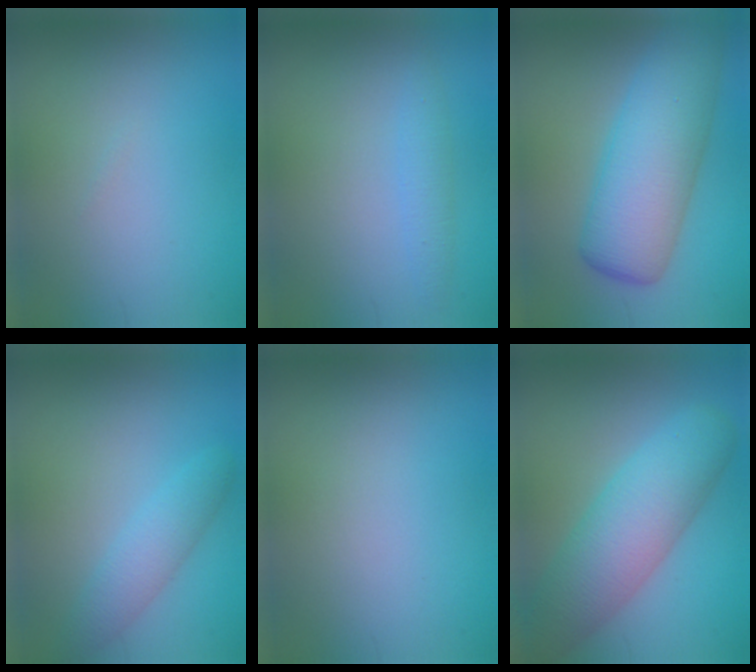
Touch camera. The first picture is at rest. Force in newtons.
{"total": 1.6, "press": 1.6, "slide": 0.1}
{"total": 8.8, "press": 8.7, "slide": 0.2}
{"total": 2.8, "press": 2.8, "slide": 0.1}
{"total": 0.0}
{"total": 7.6, "press": 7.6, "slide": 0.4}